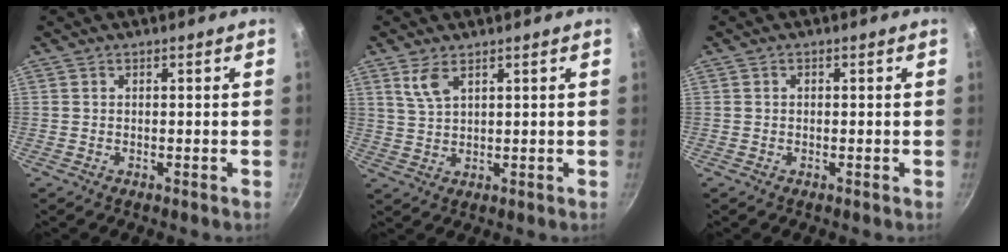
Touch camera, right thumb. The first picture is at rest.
{"total": 4.4, "force": [2.5, 2.0, 3.1], "torque": [-0.057, -0.013, 0.055]}
{"total": 0.7, "force": [0.0, 0.6, 0.3], "torque": [-0.003, 0.005, -0.001]}